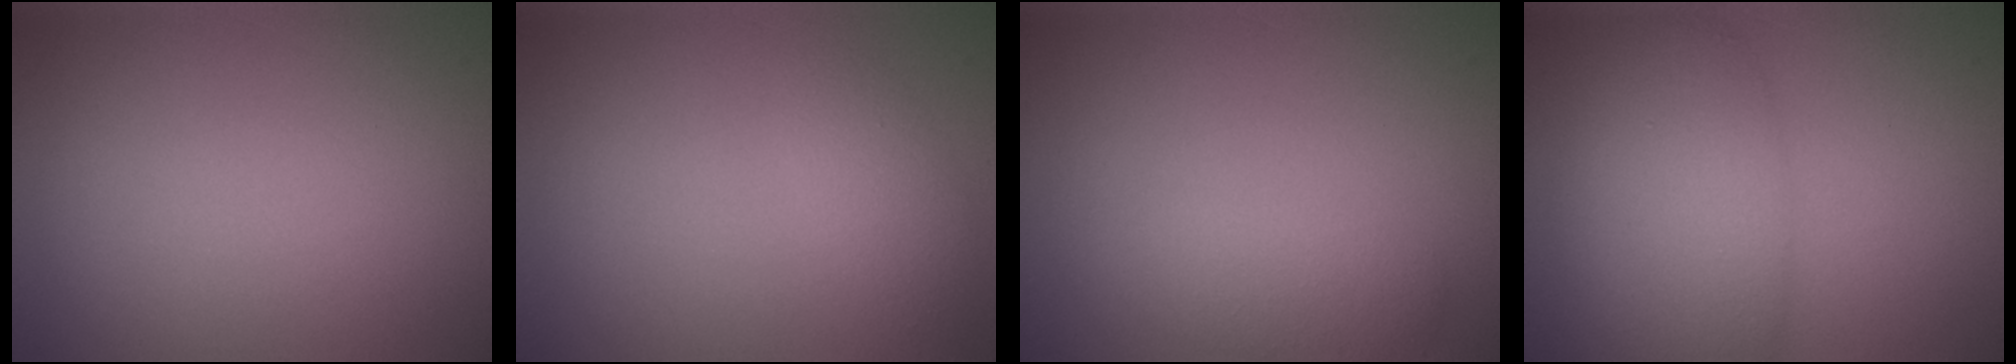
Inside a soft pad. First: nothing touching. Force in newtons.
{"total": 1.6, "press": 1.6, "slide": 0.1}
{"total": 2.3, "press": 2.3, "slide": 0.1}
{"total": 6.5, "press": 6.4, "slide": 0.2}